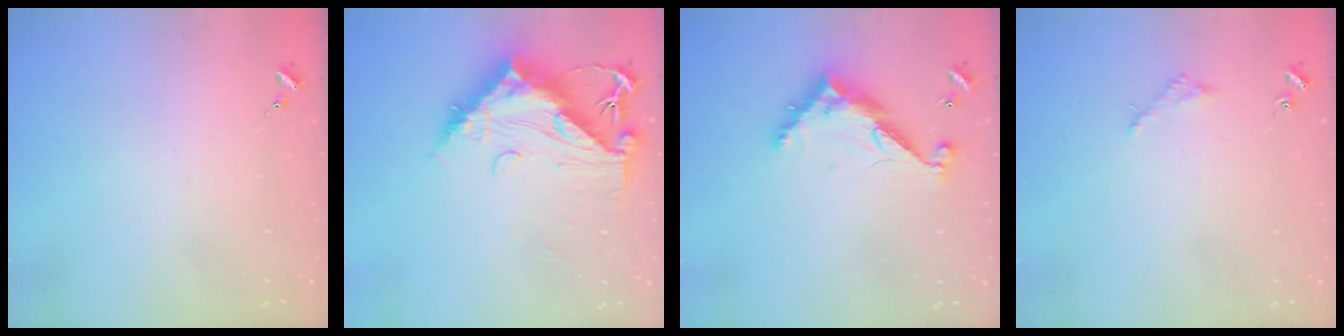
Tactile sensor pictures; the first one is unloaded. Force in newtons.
{"total": 15.4, "press": 15.3, "slide": 1.6}
{"total": 10.2, "press": 10.2, "slide": 0.8}
{"total": 1.6, "press": 1.6, "slide": 0.2}